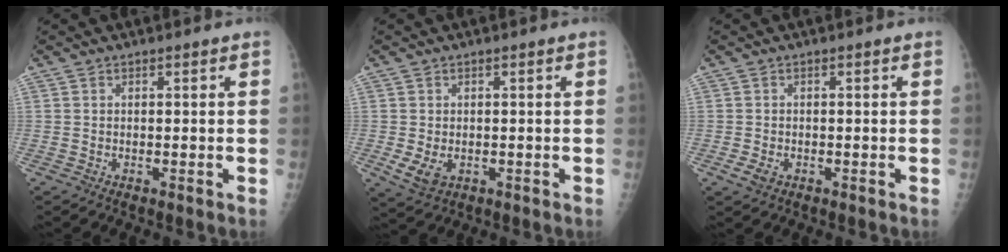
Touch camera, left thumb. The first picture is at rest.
{"total": 4.0, "force": [-0.8, 2.8, 2.8], "torque": [-0.053, -0.009, -0.003]}
{"total": 2.1, "force": [-0.8, 1.5, 1.3], "torque": [-0.027, -0.002, -0.012]}